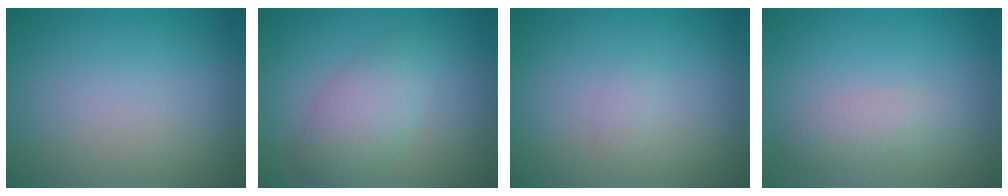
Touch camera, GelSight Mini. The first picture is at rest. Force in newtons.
{"total": 3.6, "press": 3.6, "slide": 0.1}
{"total": 0.6, "press": 0.6, "slide": 0.1}
{"total": 1.8, "press": 1.8, "slide": 0.1}